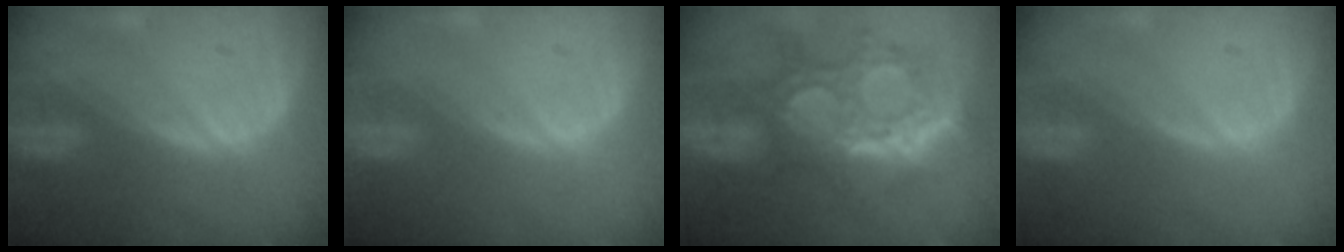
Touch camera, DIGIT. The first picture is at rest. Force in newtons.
{"total": 0.0}
{"total": 12.0, "press": 10.8, "slide": 5.3}
{"total": 0.0}